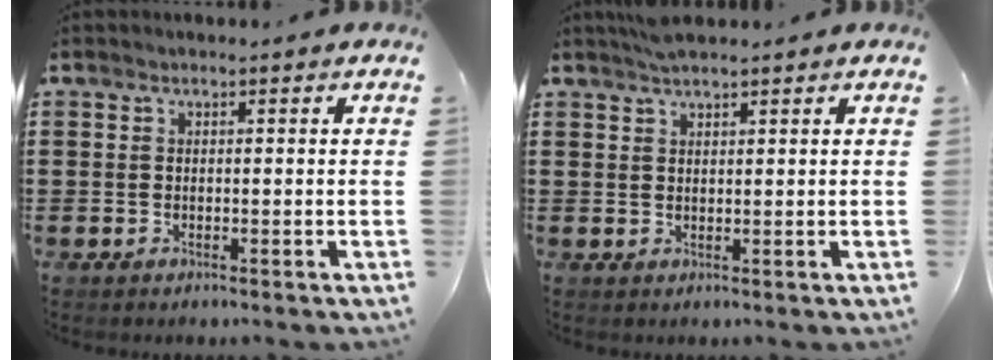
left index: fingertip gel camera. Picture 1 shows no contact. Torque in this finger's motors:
{"motor_torque": [0.20, -0.15, 0.02, 0.02]}